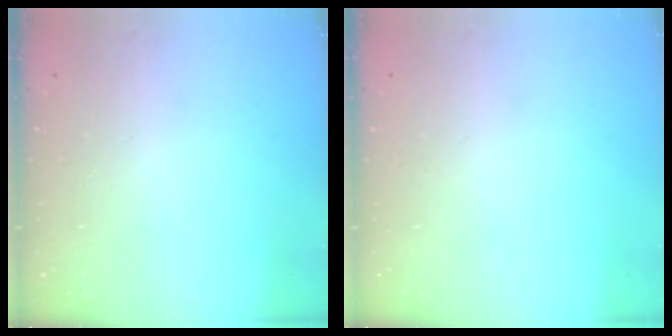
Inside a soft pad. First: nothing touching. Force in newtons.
{"total": 0.0}